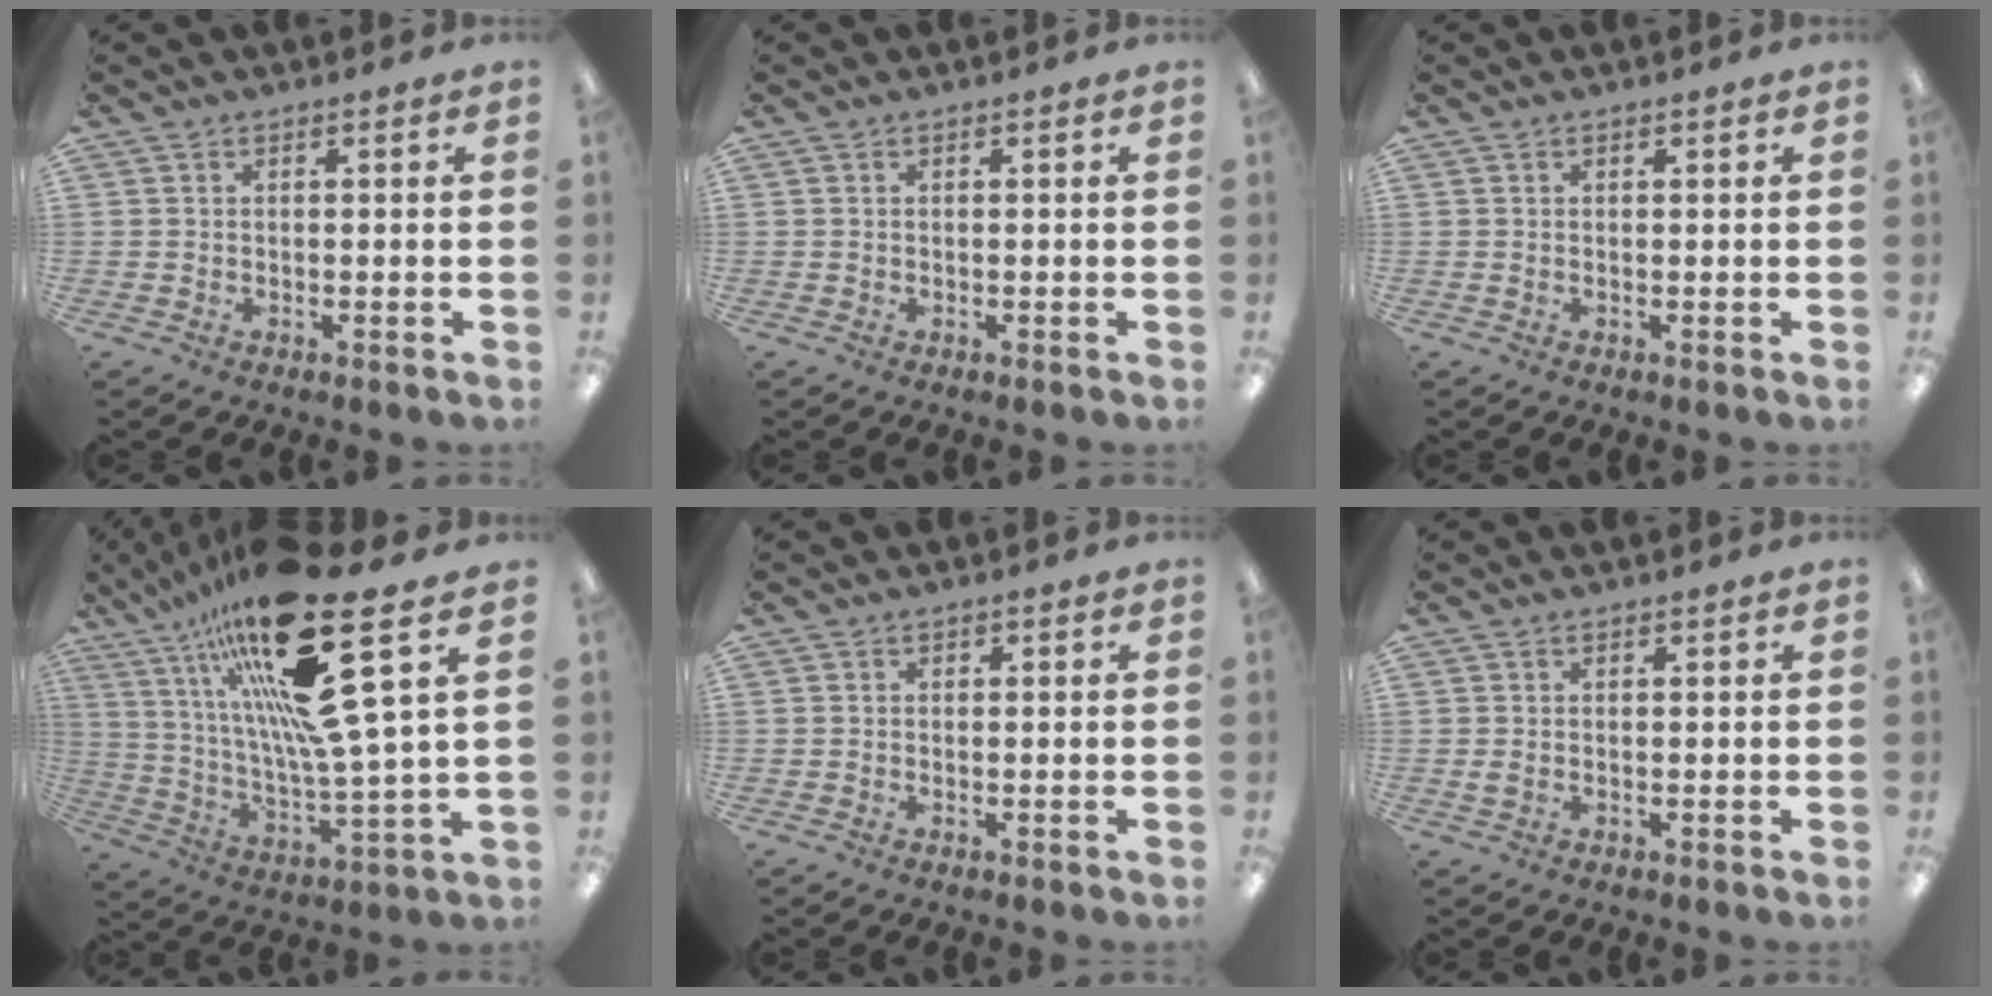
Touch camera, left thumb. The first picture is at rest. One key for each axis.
{"total": 0.0}
{"total": 0.0}
{"total": 26.5, "fx": 14.6, "fy": 4.6, "fz": 21.7, "tx": -0.409, "ty": -0.095, "tz": 0.224}
{"total": 0.5, "fx": -0.1, "fy": 0.4, "fz": 0.3, "tx": -0.004, "ty": 0.003, "tz": -0.002}
{"total": 1.3, "fx": 0.2, "fy": 0.9, "fz": 1.0, "tx": -0.020, "ty": 0.004, "tz": 0.003}